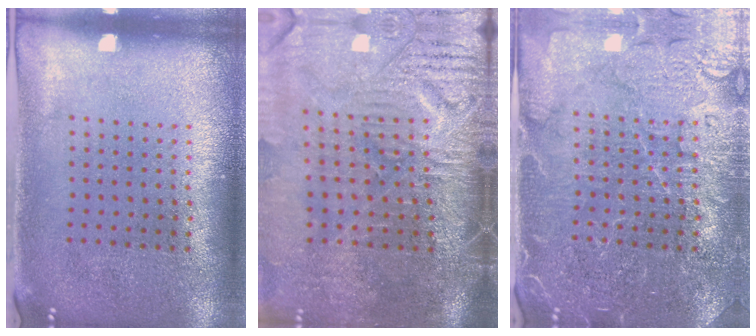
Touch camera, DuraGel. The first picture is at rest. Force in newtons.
{"total": 4.8, "press": 4.1, "slide": 2.6}
{"total": 4.4, "press": 4.3, "slide": 1.0}